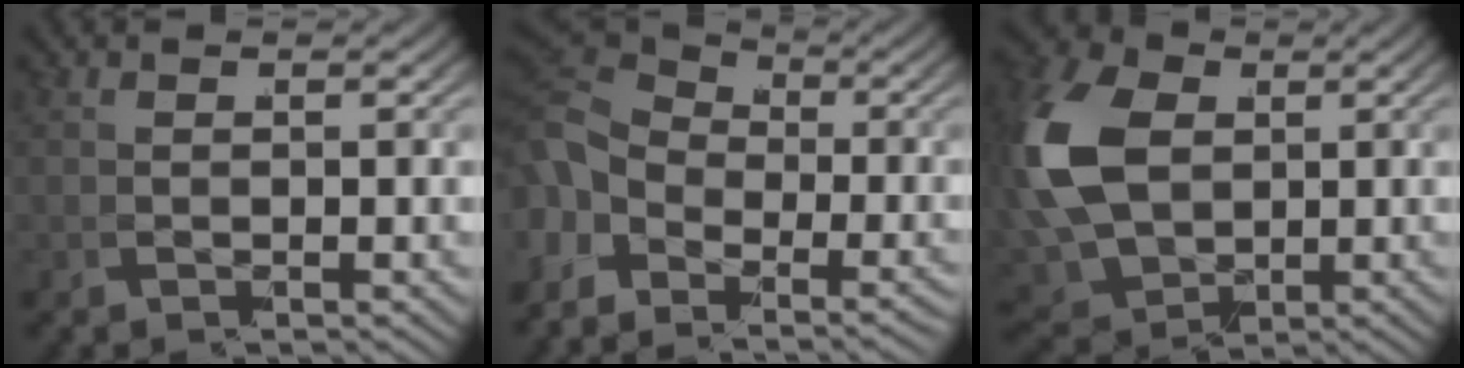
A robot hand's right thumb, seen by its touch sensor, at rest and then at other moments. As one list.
[{"total": 5.0, "force": [0.7, 3.5, 3.4], "torque": [-0.072, -0.006, 0.013]}, {"total": 12.5, "force": [0.9, 9.5, 8.0], "torque": [-0.225, -0.056, 0.049]}]